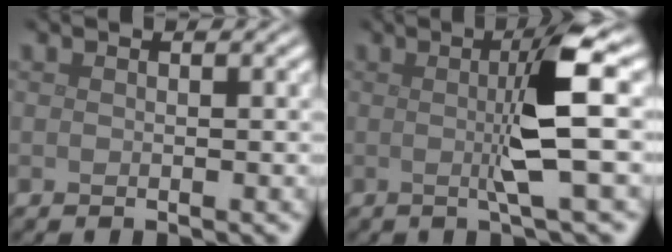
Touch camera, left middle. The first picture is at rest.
{"total": 5.8, "force": [0.3, 0.7, 5.7], "torque": [-0.097, 0.005, 0.001]}